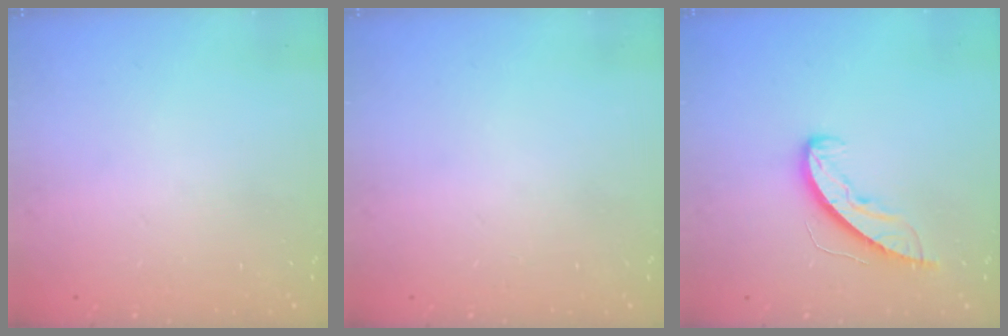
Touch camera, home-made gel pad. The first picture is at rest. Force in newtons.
{"total": 0.0}
{"total": 8.1, "press": 8.0, "slide": 0.6}